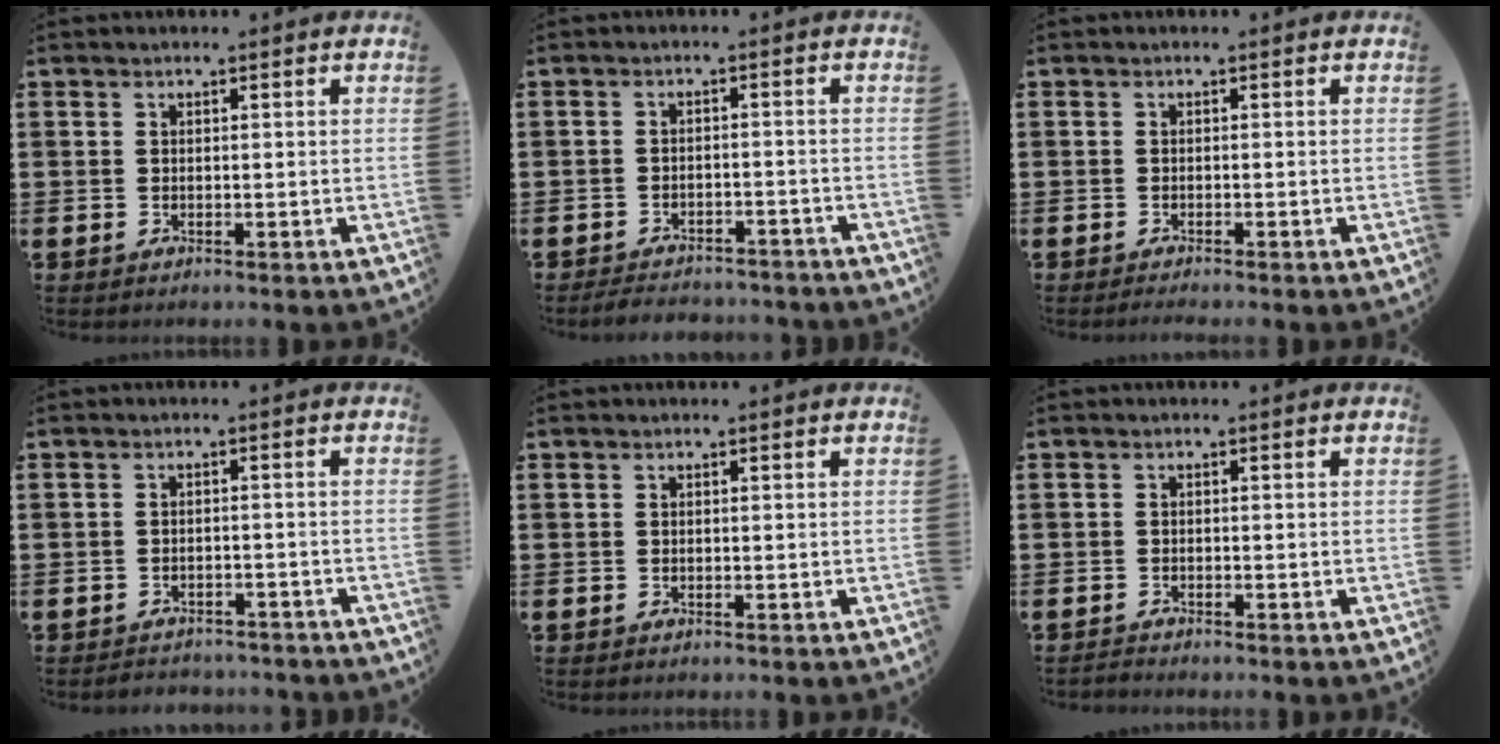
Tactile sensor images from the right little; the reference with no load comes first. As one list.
[{"total": 2.3, "force": [-2.3, 0.2, 0.1], "torque": [-0.007, 0.003, -0.050]}, {"total": 0.5, "force": [-0.5, -0.1, 0.3], "torque": [-0.004, -0.003, -0.009]}, {"total": 1.6, "force": [-1.6, 0.1, -0.2], "torque": [-0.002, 0.004, -0.036]}, {"total": 0.0}, {"total": 0.6, "force": [-0.6, 0.0, 0.0], "torque": [-0.001, -0.002, -0.013]}]